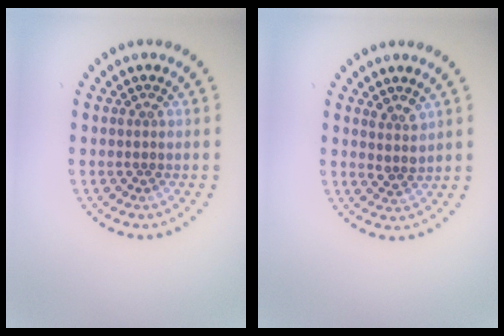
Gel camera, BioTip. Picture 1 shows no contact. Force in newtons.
{"total": 1.7, "press": 1.3, "slide": 1.0}